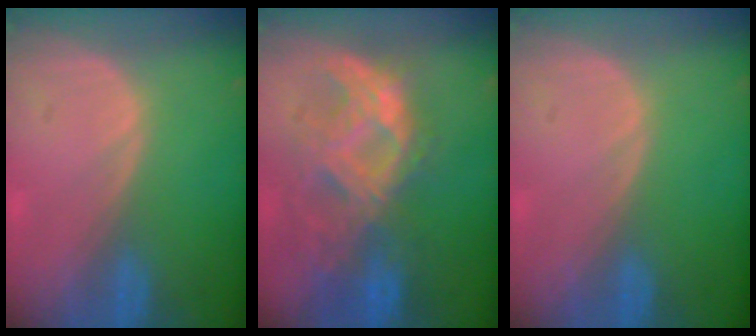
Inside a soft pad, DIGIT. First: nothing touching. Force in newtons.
{"total": 9.3, "press": 8.8, "slide": 2.9}
{"total": 0.0}